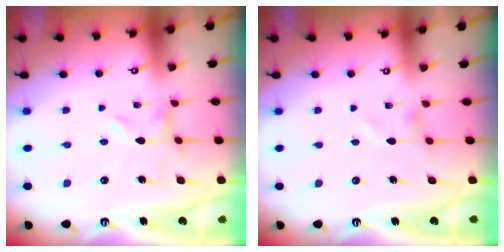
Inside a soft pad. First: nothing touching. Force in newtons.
{"total": 0.8, "press": 0.7, "slide": 0.2}